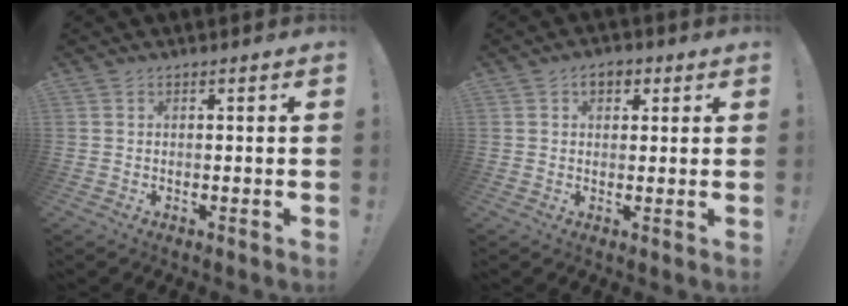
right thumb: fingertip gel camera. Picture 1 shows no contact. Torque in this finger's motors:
{"motor_torque": [0.17, 0.17, 0.01, -0.01, 0.00]}